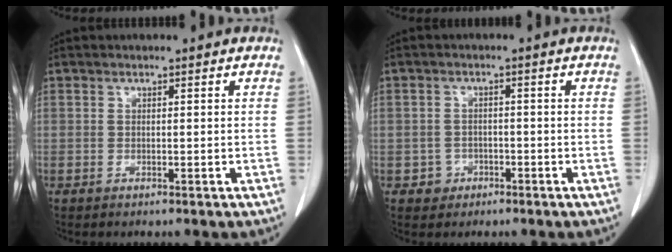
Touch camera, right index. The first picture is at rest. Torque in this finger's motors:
{"motor_torque": [-0.66, 0.13, -0.83, -0.21]}